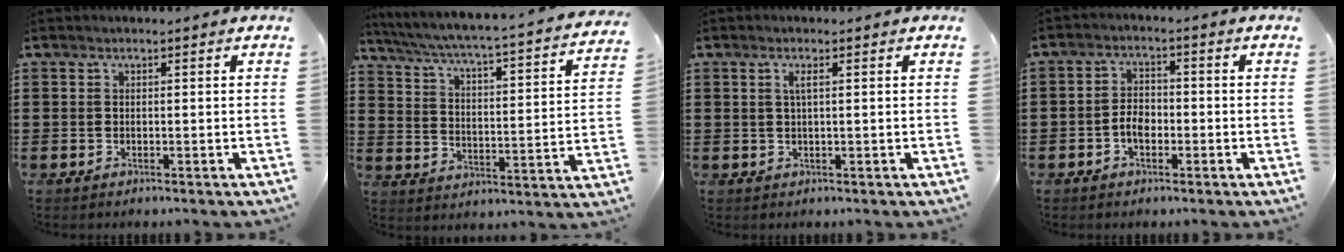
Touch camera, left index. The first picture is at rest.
{"total": 3.5, "force": [3.1, -0.6, 1.7], "torque": [-0.053, -0.040, 0.037]}
{"total": 1.6, "force": [0.5, 0.1, 1.5], "torque": [-0.032, 0.000, 0.008]}
{"total": 3.2, "force": [-1.2, 1.9, 2.2], "torque": [-0.049, 0.003, -0.026]}